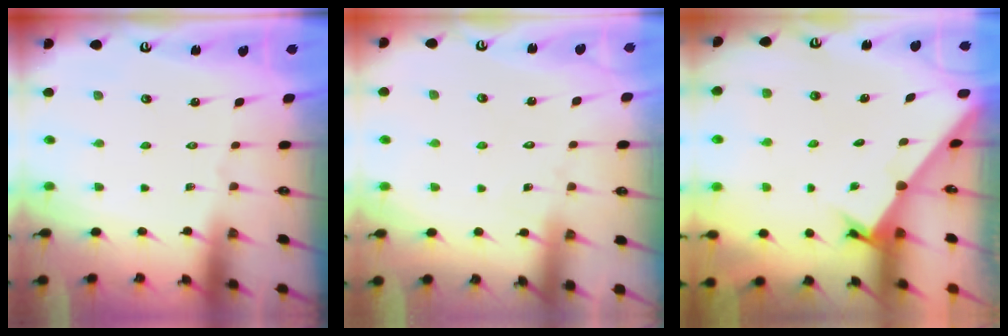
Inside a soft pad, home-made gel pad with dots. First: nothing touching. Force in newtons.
{"total": 6.1, "press": 6.1, "slide": 0.5}
{"total": 1.9, "press": 1.9, "slide": 0.1}